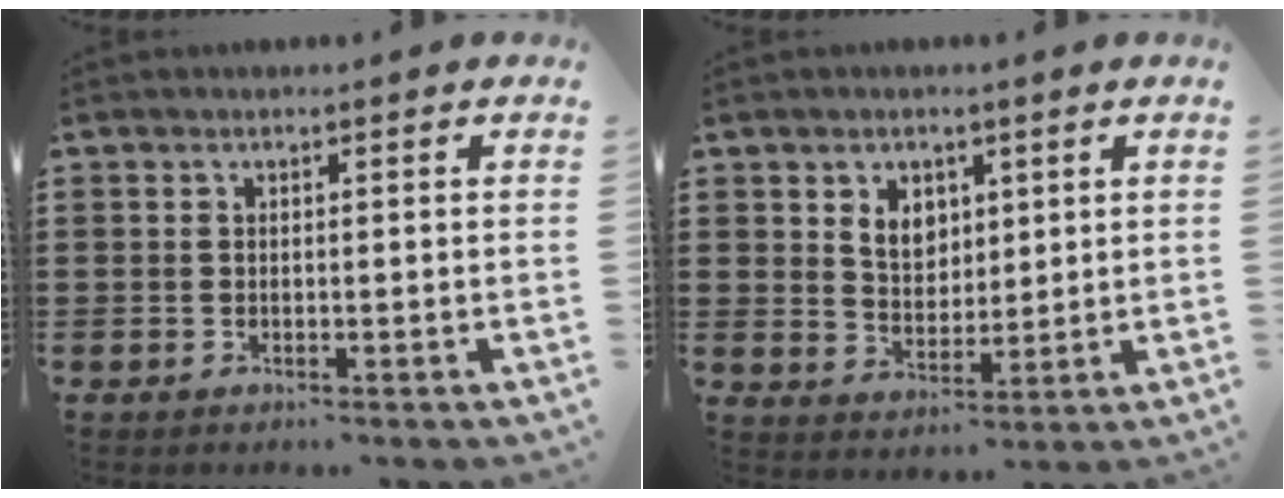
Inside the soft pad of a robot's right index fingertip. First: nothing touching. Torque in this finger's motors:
{"motor_torque": [0.36, -0.28, 0.18, 0.11]}